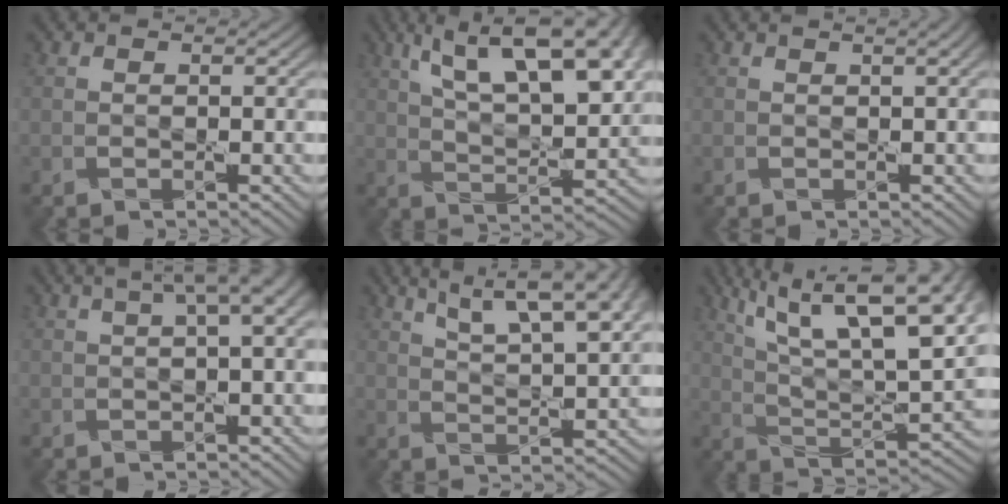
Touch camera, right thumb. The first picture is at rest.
{"total": 16.1, "force": [7.5, 6.4, 12.7], "torque": [-0.216, 0.021, 0.116]}
{"total": 1.4, "force": [0.8, 0.3, 1.2], "torque": [-0.018, 0.004, 0.003]}
{"total": 5.1, "force": [1.7, 1.4, 4.6], "torque": [-0.061, 0.023, 0.029]}
{"total": 11.9, "force": [7.2, 3.5, 8.8], "torque": [-0.144, 0.020, 0.096]}
{"total": 19.6, "force": [9.7, 7.2, 15.5], "torque": [-0.279, 0.032, 0.159]}